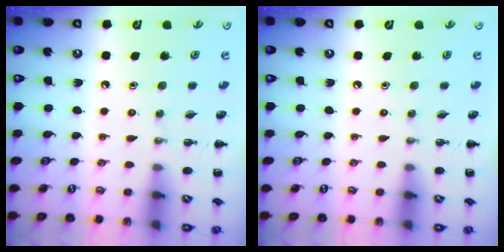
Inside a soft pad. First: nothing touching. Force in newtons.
{"total": 0.0}